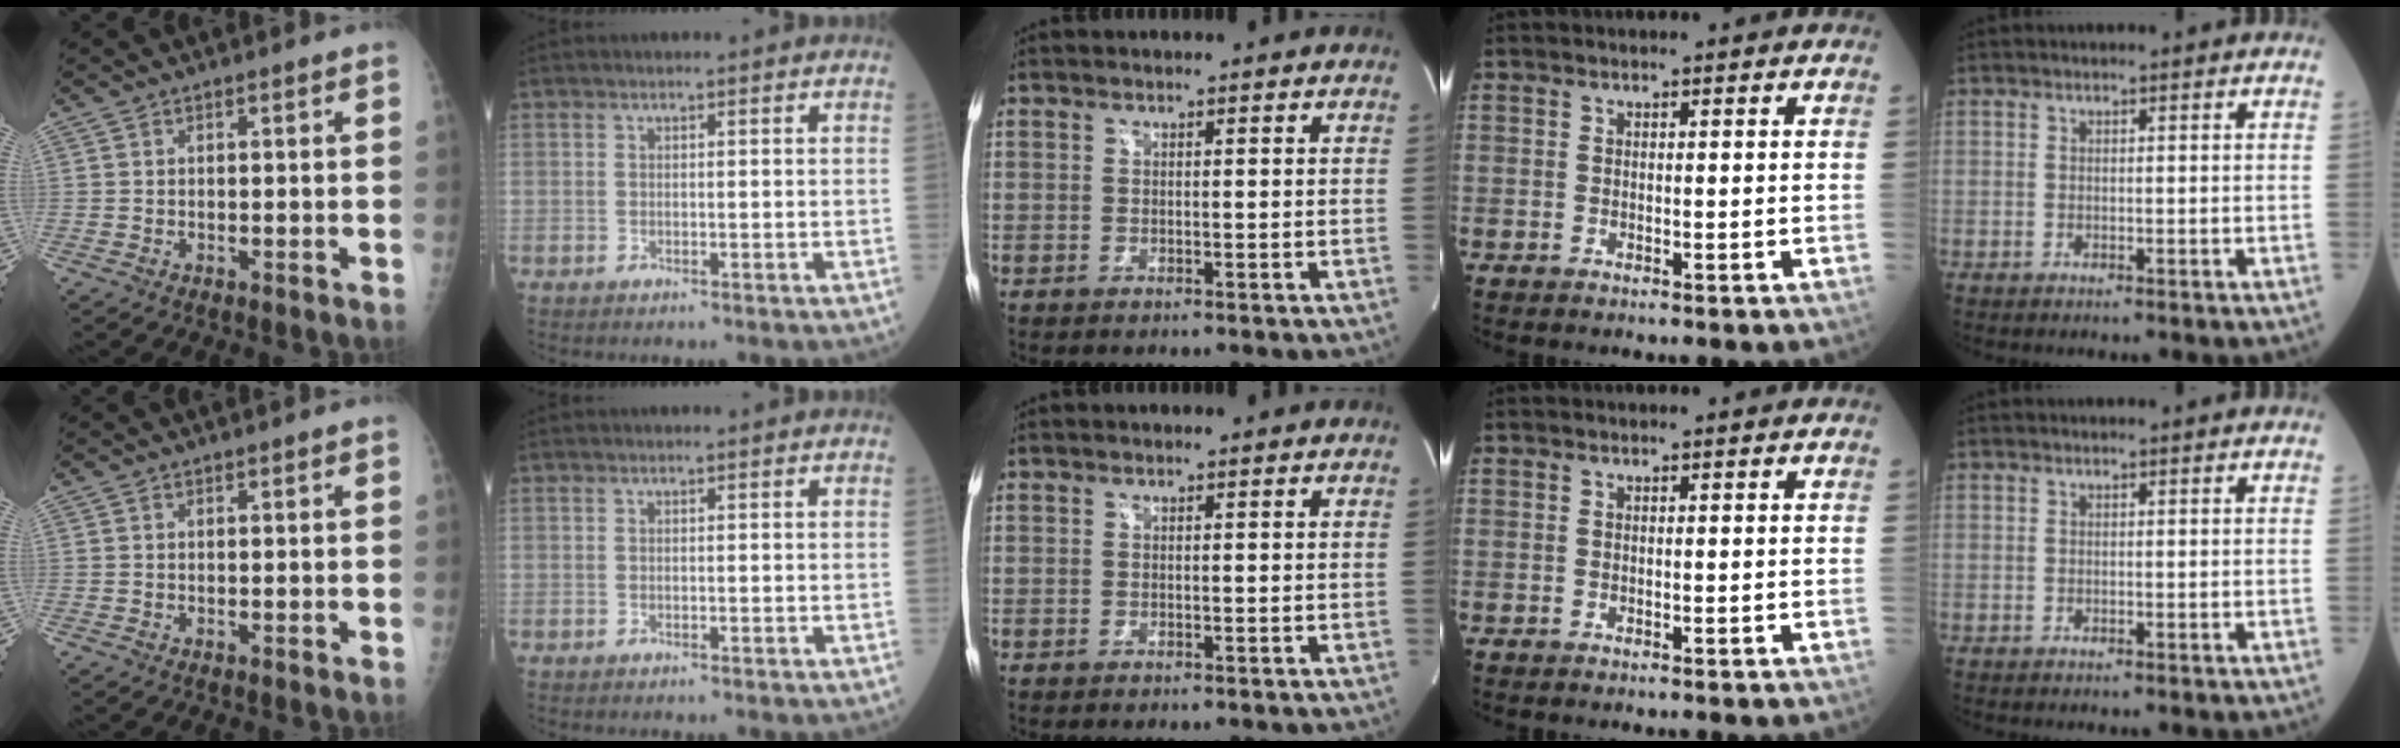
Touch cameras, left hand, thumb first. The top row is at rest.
{}